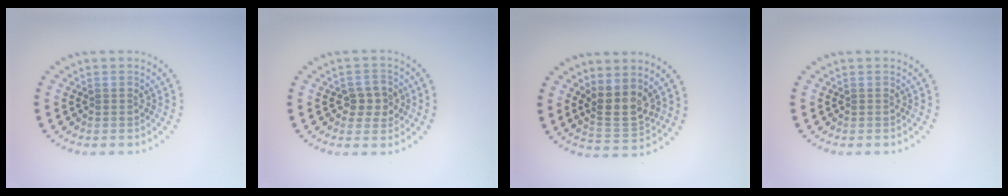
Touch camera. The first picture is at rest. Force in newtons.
{"total": 2.5, "press": 2.5, "slide": 0.6}
{"total": 3.4, "press": 2.9, "slide": 1.8}
{"total": 0.0}